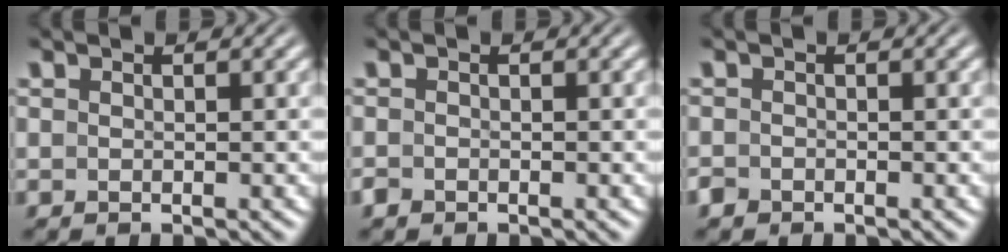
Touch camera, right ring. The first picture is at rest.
{"total": 1.0, "force": [-0.9, 0.4, 0.1], "torque": [-0.005, -0.009, -0.012]}
{"total": 1.3, "force": [-1.1, 0.7, 0.1], "torque": [-0.006, -0.011, -0.014]}